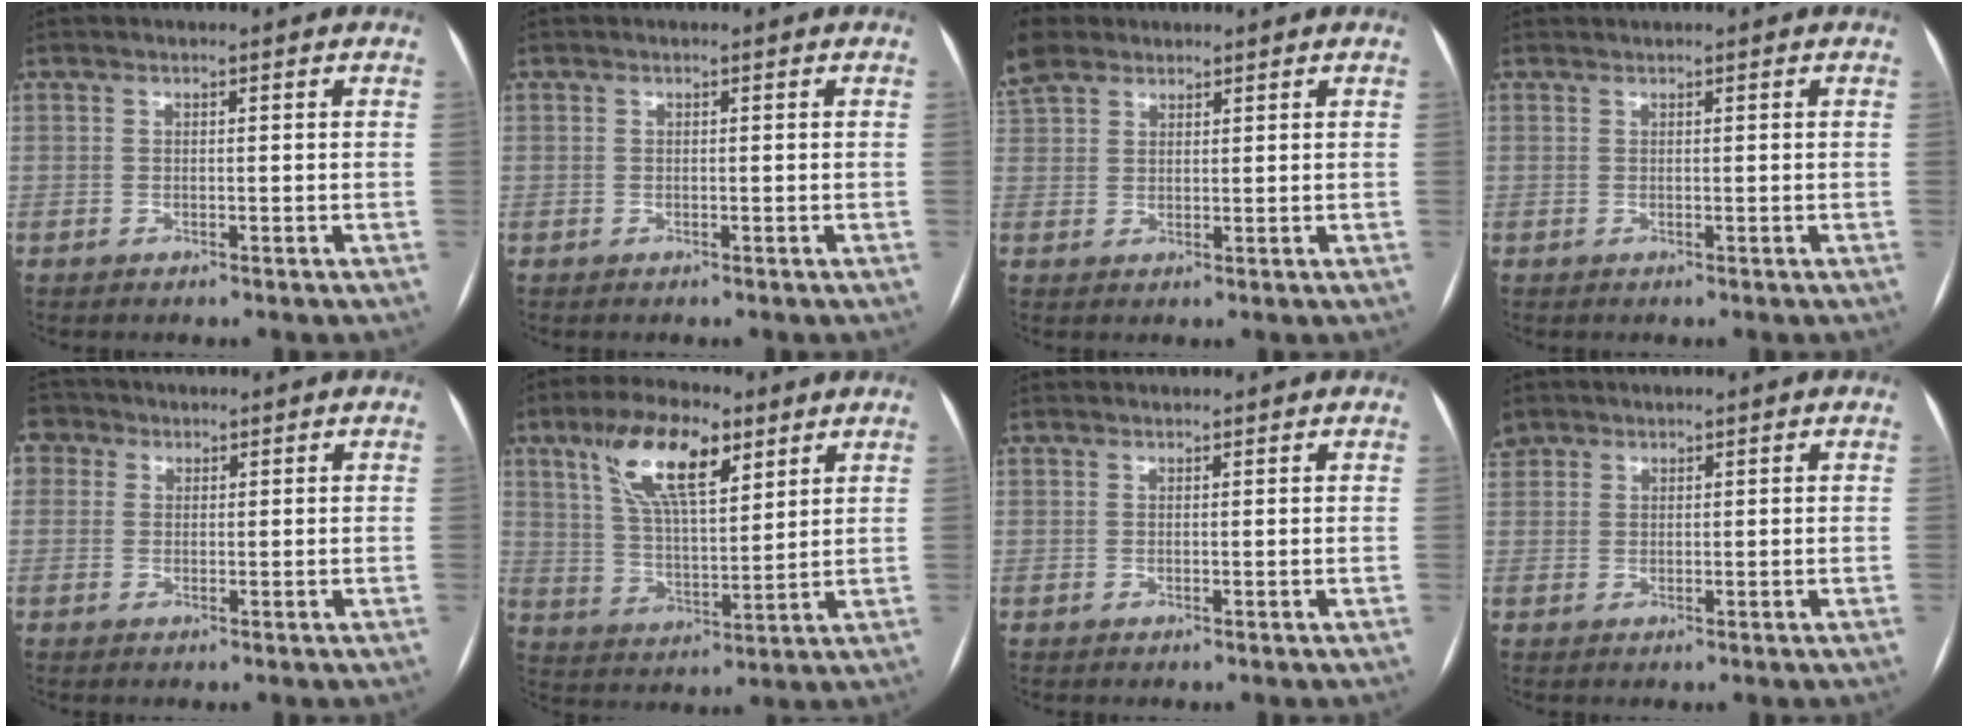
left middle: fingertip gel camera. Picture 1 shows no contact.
{"total": 0.0}
{"total": 4.8, "force": [4.1, 2.0, 1.5], "torque": [-0.064, 0.016, 0.096]}
{"total": 0.0}
{"total": 3.5, "force": [1.5, 3.1, 0.6], "torque": [-0.013, 0.014, 0.025]}
{"total": 13.0, "force": [7.2, 4.3, 9.9], "torque": [-0.189, 0.017, 0.133]}
{"total": 2.1, "force": [2.1, 0.3, 0.4], "torque": [-0.002, 0.018, 0.032]}
{"total": 5.5, "force": [3.7, 3.9, 1.2], "torque": [-0.047, 0.021, 0.077]}